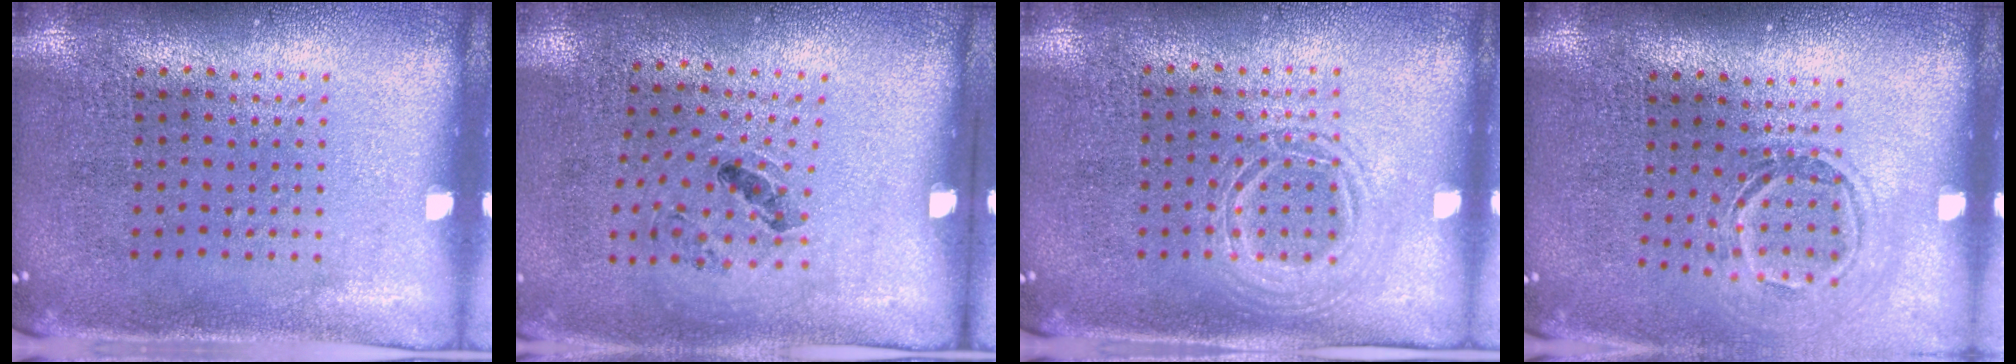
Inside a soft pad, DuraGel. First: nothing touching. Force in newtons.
{"total": 1.1, "press": 0.7, "slide": 0.9}
{"total": 1.2, "press": 1.1, "slide": 0.3}
{"total": 1.5, "press": 1.1, "slide": 1.0}